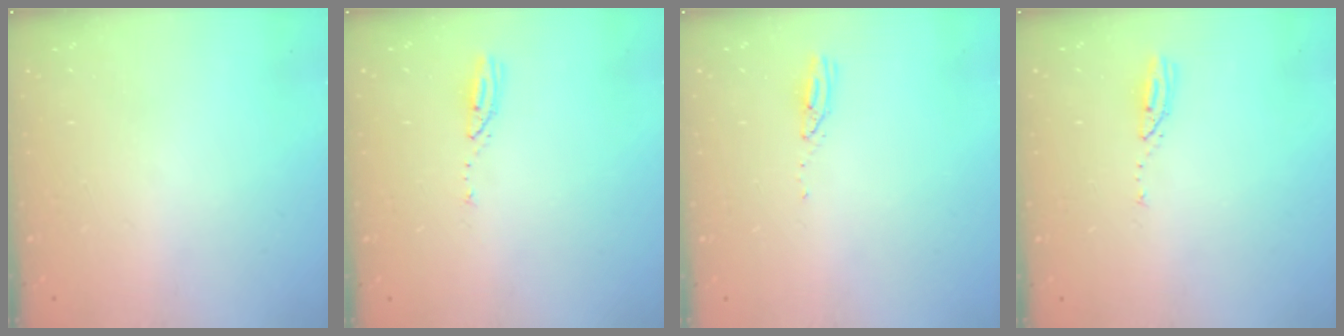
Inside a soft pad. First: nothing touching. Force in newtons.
{"total": 3.7, "press": 3.7, "slide": 0.4}
{"total": 3.1, "press": 3.1, "slide": 0.4}
{"total": 2.9, "press": 2.9, "slide": 0.3}